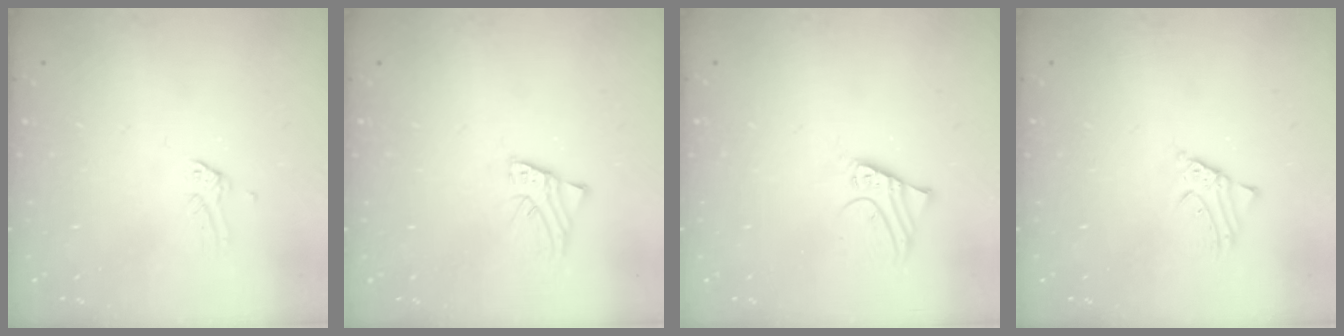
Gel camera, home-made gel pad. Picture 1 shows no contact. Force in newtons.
{"total": 2.3, "press": 2.3, "slide": 0.1}
{"total": 2.9, "press": 2.9, "slide": 0.0}
{"total": 2.4, "press": 2.4, "slide": 0.1}